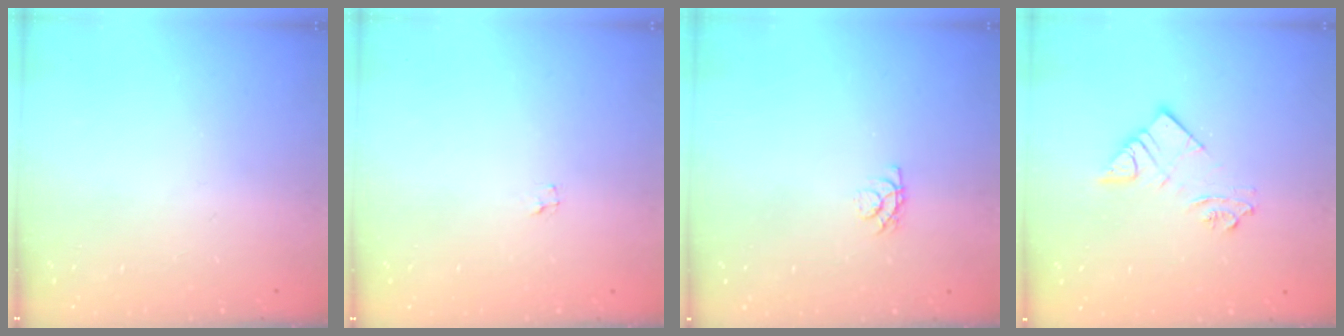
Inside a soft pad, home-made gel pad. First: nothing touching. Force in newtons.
{"total": 1.2, "press": 1.2, "slide": 0.1}
{"total": 4.2, "press": 4.2, "slide": 0.5}
{"total": 6.1, "press": 6.1, "slide": 0.4}